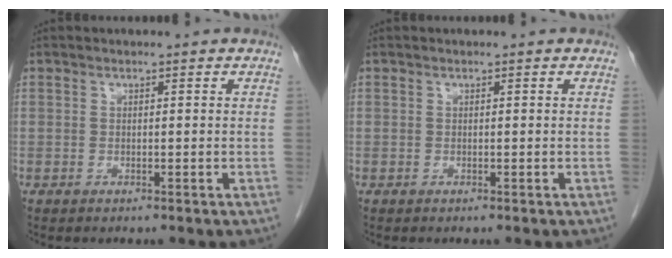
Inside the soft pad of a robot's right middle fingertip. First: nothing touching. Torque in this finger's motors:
{"motor_torque": [0.00, 0.00, 0.00, 0.00]}